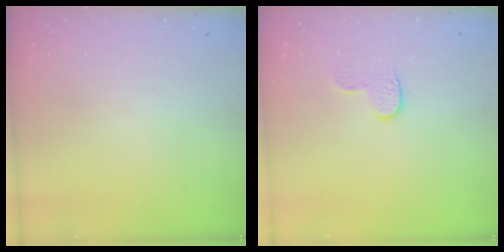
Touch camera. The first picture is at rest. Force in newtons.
{"total": 5.8, "press": 5.8, "slide": 0.5}